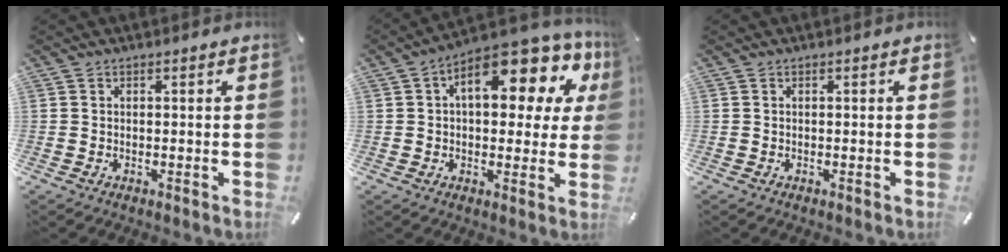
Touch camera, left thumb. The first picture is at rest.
{"total": 16.7, "force": [6.5, 7.8, 13.3], "torque": [-0.180, -0.043, 0.102]}
{"total": 0.0}